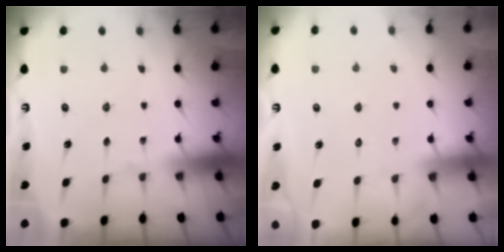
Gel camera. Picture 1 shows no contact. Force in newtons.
{"total": 4.4, "press": 4.3, "slide": 0.5}